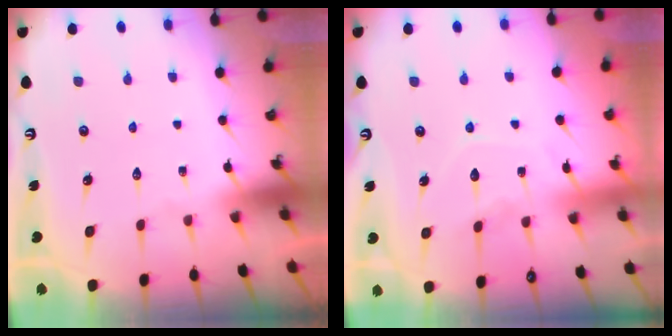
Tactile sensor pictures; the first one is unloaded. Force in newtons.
{"total": 7.3, "press": 7.2, "slide": 0.7}